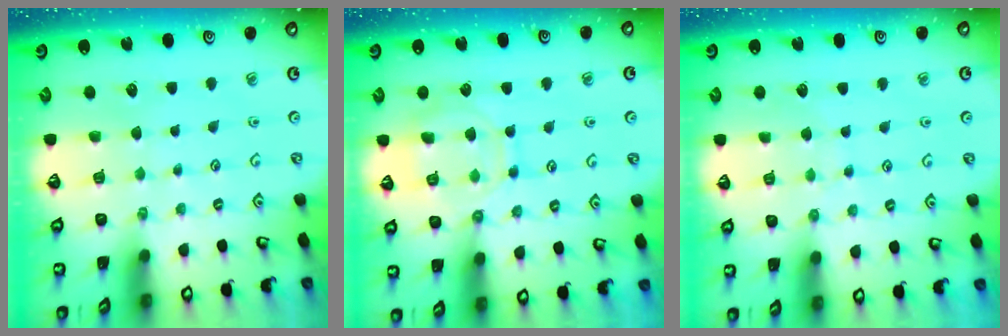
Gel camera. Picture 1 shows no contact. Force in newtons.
{"total": 11.7, "press": 11.6, "slide": 1.2}
{"total": 4.9, "press": 4.9, "slide": 0.4}